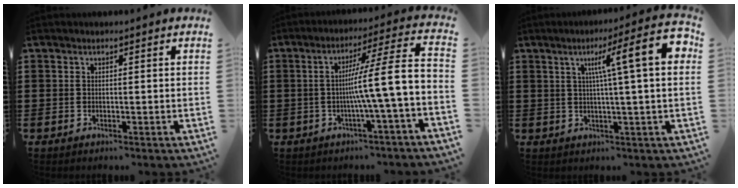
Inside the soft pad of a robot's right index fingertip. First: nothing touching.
{"total": 10.1, "force": [-1.4, -0.2, 10.0], "torque": [-0.164, -0.021, -0.035]}
{"total": 10.8, "force": [2.8, 0.5, 10.4], "torque": [-0.175, -0.005, 0.037]}